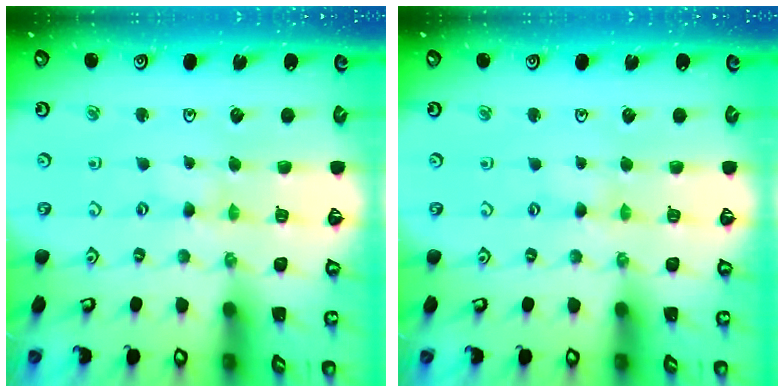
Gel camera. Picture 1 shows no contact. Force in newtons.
{"total": 0.6, "press": 0.5, "slide": 0.2}